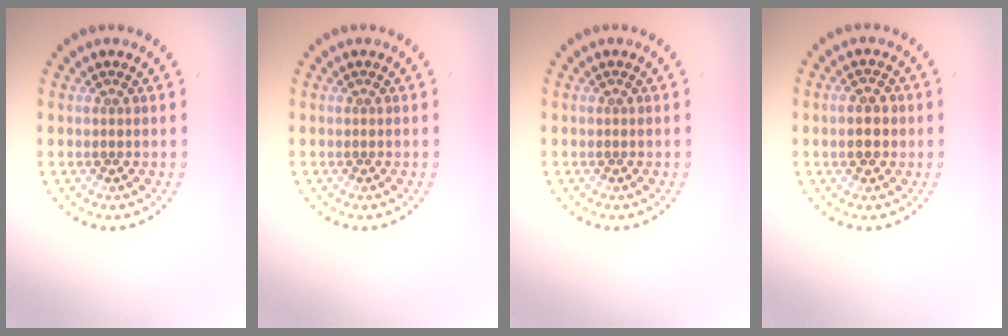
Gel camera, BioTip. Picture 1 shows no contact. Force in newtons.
{"total": 0.0}
{"total": 0.0}
{"total": 2.3, "press": 2.3, "slide": 0.3}